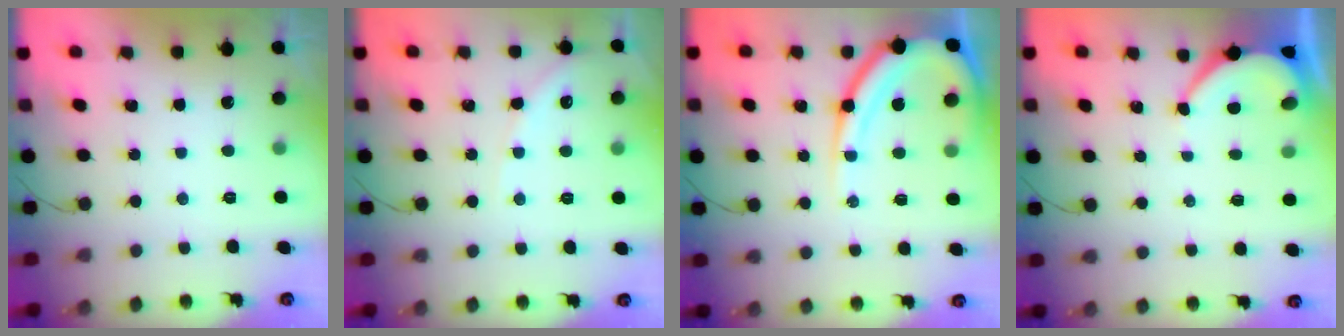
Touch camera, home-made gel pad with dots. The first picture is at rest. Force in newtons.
{"total": 6.0, "press": 6.0, "slide": 0.6}
{"total": 15.8, "press": 15.7, "slide": 1.8}
{"total": 4.5, "press": 4.5, "slide": 0.5}